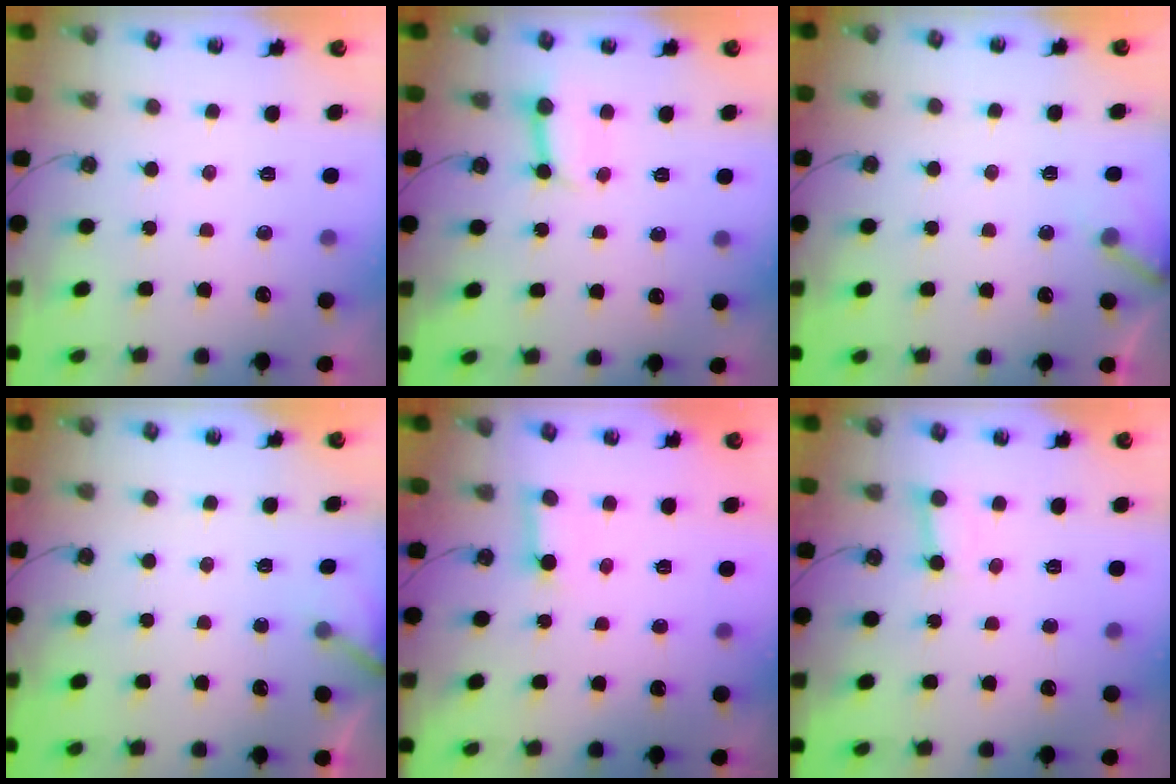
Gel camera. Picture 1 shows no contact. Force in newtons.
{"total": 4.9, "press": 4.9, "slide": 0.7}
{"total": 4.0, "press": 4.0, "slide": 0.2}
{"total": 3.0, "press": 3.0, "slide": 0.3}
{"total": 3.0, "press": 3.0, "slide": 0.4}
{"total": 2.6, "press": 2.6, "slide": 0.3}